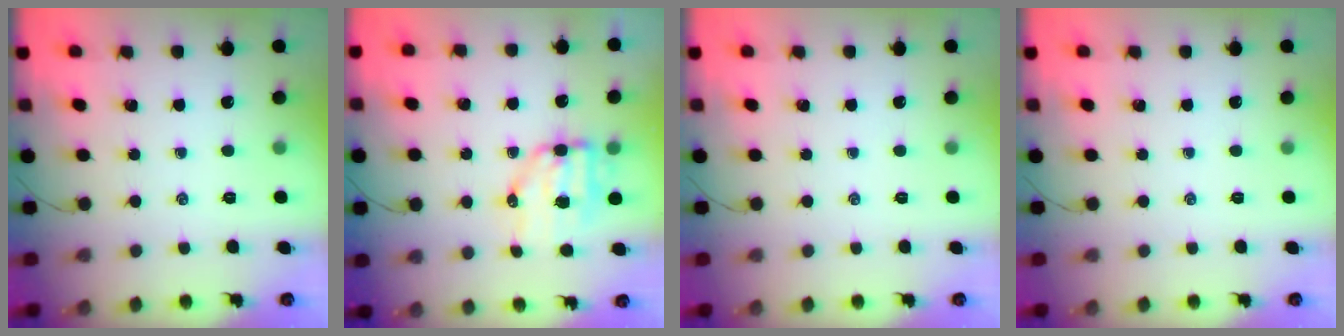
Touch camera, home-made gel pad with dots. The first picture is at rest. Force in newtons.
{"total": 7.7, "press": 7.6, "slide": 1.6}
{"total": 0.0}
{"total": 0.0}